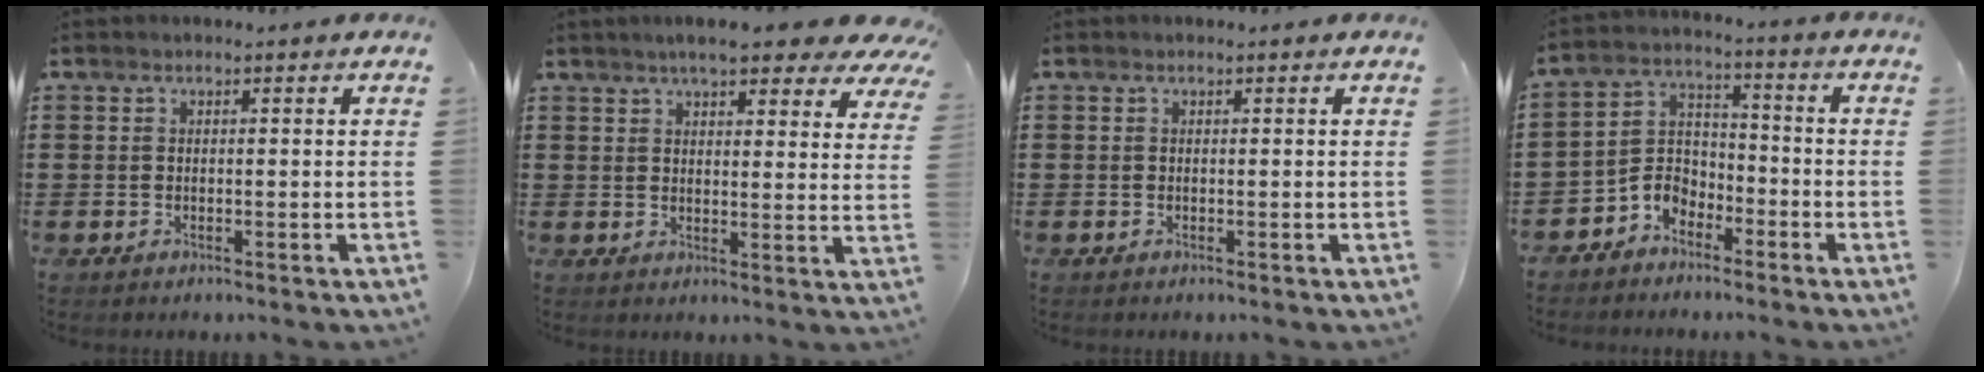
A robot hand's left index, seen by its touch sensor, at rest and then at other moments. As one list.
[{"total": 6.8, "force": [5.5, 1.4, 3.7], "torque": [-0.073, -0.014, 0.096]}, {"total": 0.0}, {"total": 5.4, "force": [-4.2, 3.0, 1.8], "torque": [-0.050, 0.007, -0.087]}]